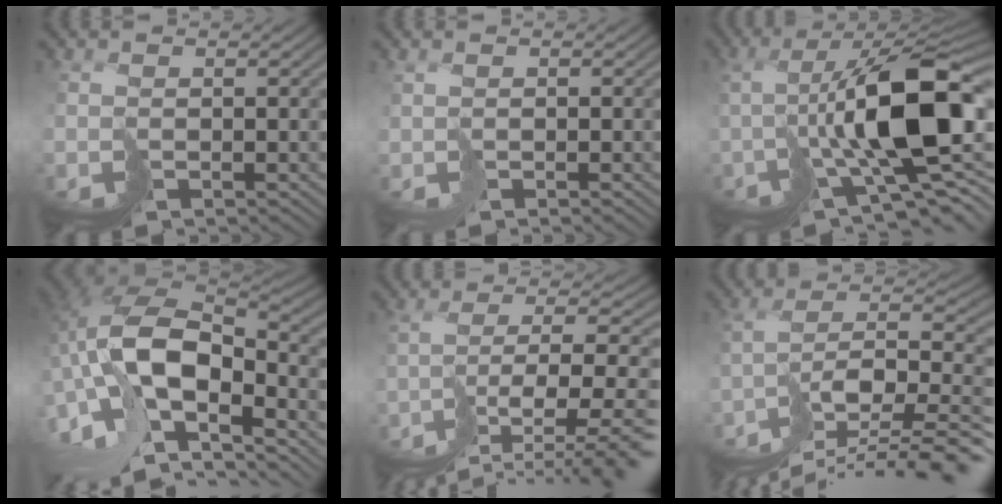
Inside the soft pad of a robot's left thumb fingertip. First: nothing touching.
{"total": 0.0}
{"total": 14.0, "force": [-0.2, 5.0, 13.0], "torque": [-0.218, 0.003, 0.002]}
{"total": 16.2, "force": [-4.6, 8.5, 13.0], "torque": [-0.293, -0.005, -0.085]}
{"total": 13.0, "force": [-8.0, 3.6, 9.6], "torque": [-0.163, -0.013, -0.109]}
{"total": 15.0, "force": [-10.7, 4.7, 9.4], "torque": [-0.164, -0.008, -0.152]}